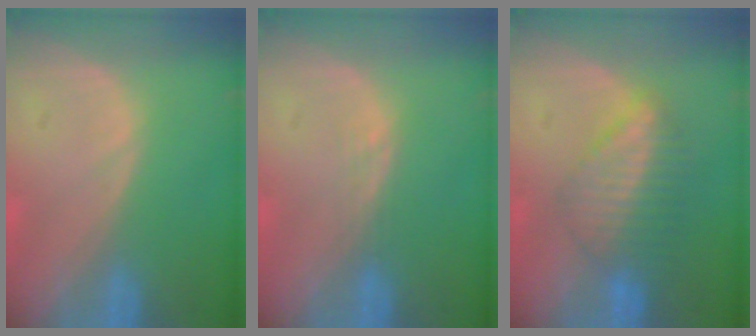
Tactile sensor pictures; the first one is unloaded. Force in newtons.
{"total": 1.1, "press": 1.1, "slide": 0.1}
{"total": 6.4, "press": 6.0, "slide": 2.0}